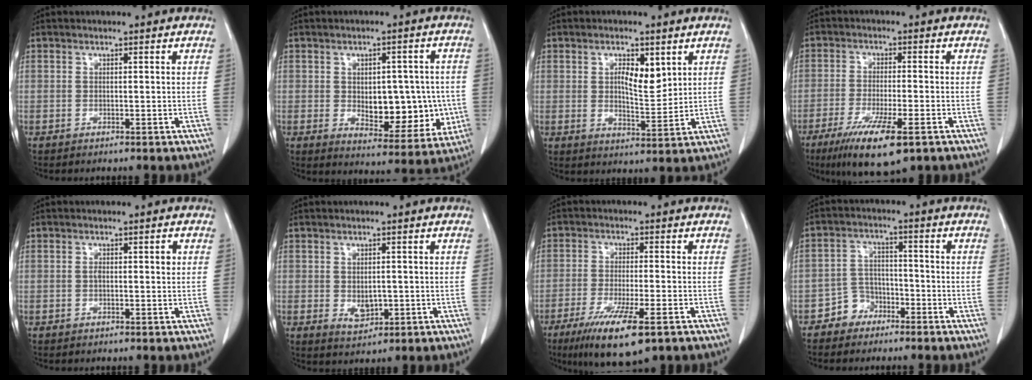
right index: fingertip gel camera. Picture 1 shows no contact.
{"total": 11.8, "force": [-0.8, 6.5, 9.8], "torque": [-0.120, 0.007, 0.010]}
{"total": 5.9, "force": [2.2, 2.1, 5.1], "torque": [-0.086, -0.005, 0.039]}
{"total": 11.3, "force": [-6.7, 1.9, 8.9], "torque": [-0.153, -0.029, -0.105]}
{"total": 1.8, "force": [0.3, 0.7, 1.6], "torque": [-0.029, 0.006, 0.006]}
{"total": 3.2, "force": [-0.3, 2.1, 2.4], "torque": [-0.040, -0.005, 0.008]}
{"total": 11.6, "force": [-6.9, 1.9, 9.1], "torque": [-0.157, -0.030, -0.108]}
{"total": 5.0, "force": [-3.5, 3.5, 0.5], "torque": [0.000, 0.015, -0.063]}